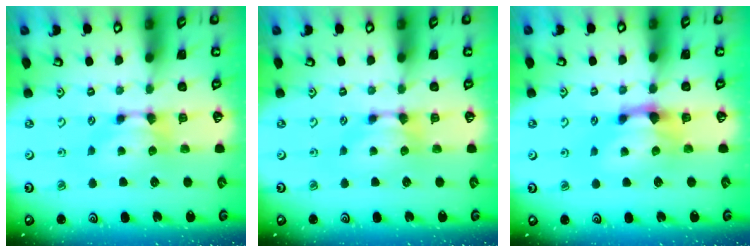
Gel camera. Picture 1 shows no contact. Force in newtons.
{"total": 0.0}
{"total": 2.5, "press": 2.0, "slide": 1.5}